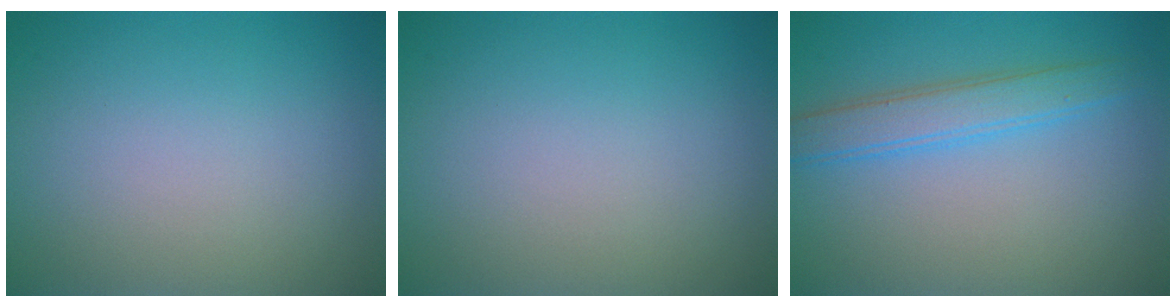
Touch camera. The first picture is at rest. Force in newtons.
{"total": 0.0}
{"total": 3.3, "press": 3.3, "slide": 0.1}